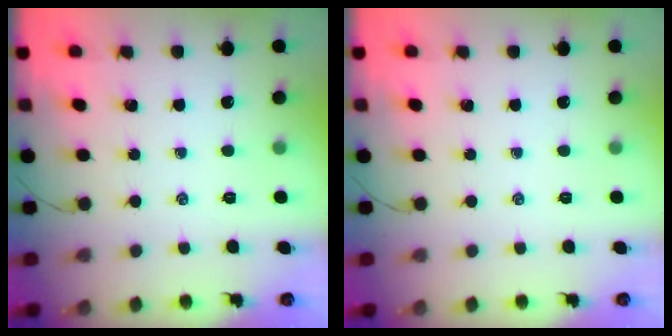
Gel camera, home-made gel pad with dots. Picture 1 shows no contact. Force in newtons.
{"total": 0.0}